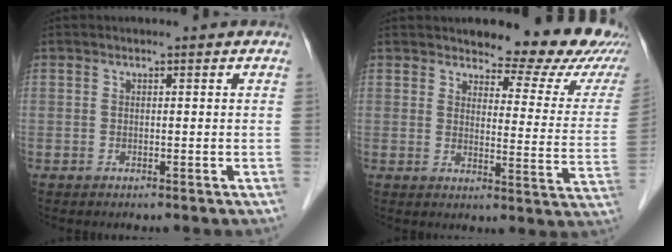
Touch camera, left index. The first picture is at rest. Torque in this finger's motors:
{"motor_torque": [0.77, -0.54, 0.42, 0.04]}